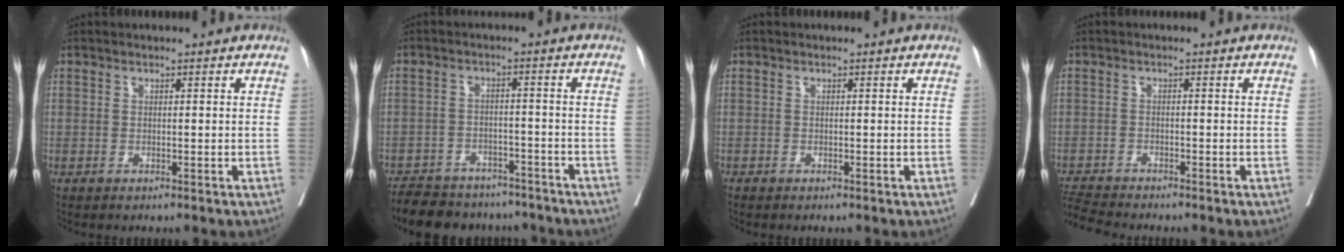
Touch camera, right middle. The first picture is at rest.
{"total": 13.7, "force": [-11.8, 5.5, 4.0], "torque": [-0.076, 0.008, -0.159]}
{"total": 0.0}
{"total": 4.9, "force": [-4.8, -0.3, 0.8], "torque": [-0.020, -0.020, -0.088]}